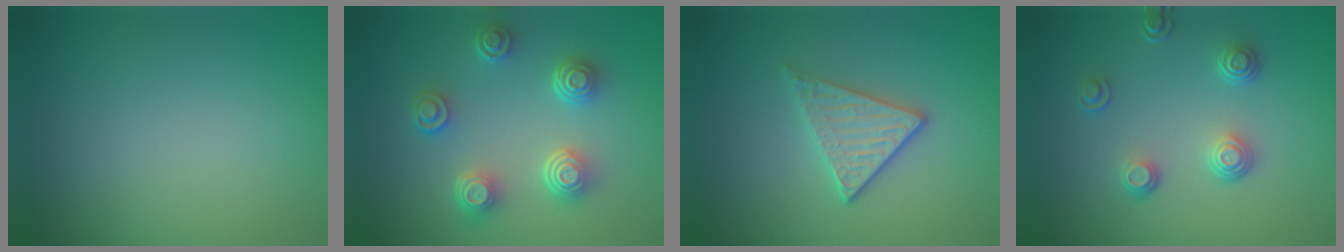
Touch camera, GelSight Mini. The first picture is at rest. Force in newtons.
{"total": 4.6, "press": 3.6, "slide": 2.9}
{"total": 2.3, "press": 2.0, "slide": 1.0}
{"total": 2.6, "press": 1.7, "slide": 2.0}